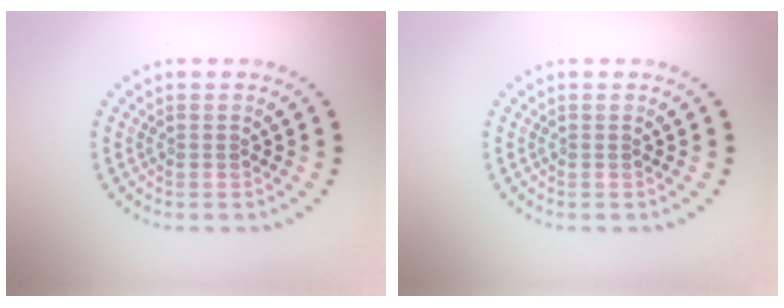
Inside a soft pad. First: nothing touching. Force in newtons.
{"total": 0.0}